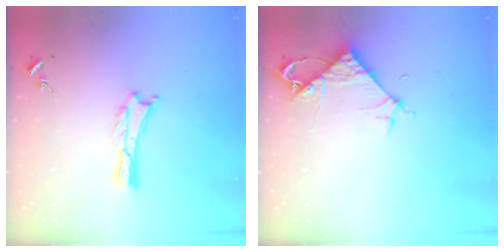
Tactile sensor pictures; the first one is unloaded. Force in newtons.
{"total": 5.1, "press": 5.0, "slide": 0.4}